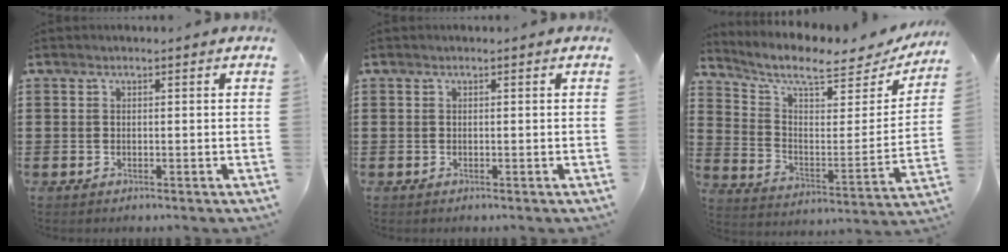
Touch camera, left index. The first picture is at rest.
{"total": 0.0}
{"total": 7.5, "force": [6.2, 1.6, 3.9], "torque": [-0.098, -0.043, 0.103]}